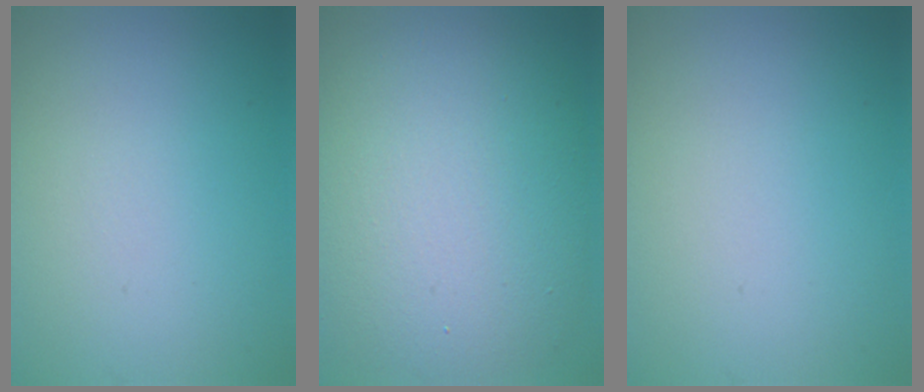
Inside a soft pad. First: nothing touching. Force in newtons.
{"total": 11.8, "press": 11.8, "slide": 0.5}
{"total": 0.0}